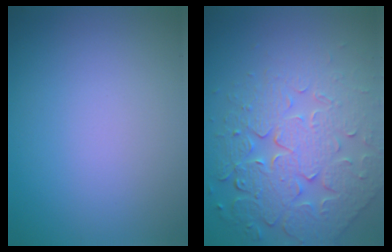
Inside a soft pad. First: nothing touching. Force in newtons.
{"total": 7.8, "press": 5.7, "slide": 5.4}